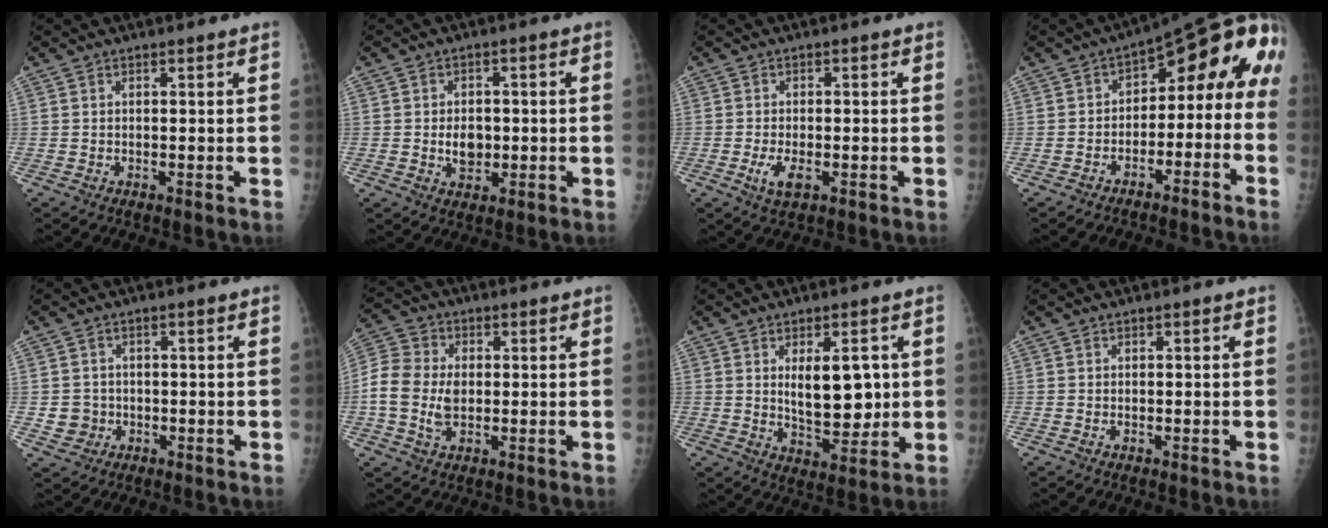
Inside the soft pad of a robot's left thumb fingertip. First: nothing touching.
{"total": 4.8, "force": [-0.5, 3.5, 3.2], "torque": [-0.032, 0.001, -0.003]}
{"total": 4.1, "force": [-1.4, 1.8, 3.3], "torque": [-0.067, 0.001, -0.022]}
{"total": 13.8, "force": [-4.6, 8.6, 9.9], "torque": [-0.089, 0.091, -0.070]}
{"total": 3.7, "force": [-0.9, 3.6, 0.5], "torque": [0.007, 0.006, -0.011]}
{"total": 10.6, "force": [-0.8, 7.9, 7.1], "torque": [-0.145, 0.011, -0.019]}
{"total": 10.0, "force": [1.6, 5.0, 8.5], "torque": [-0.099, -0.020, 0.038]}
{"total": 0.0}